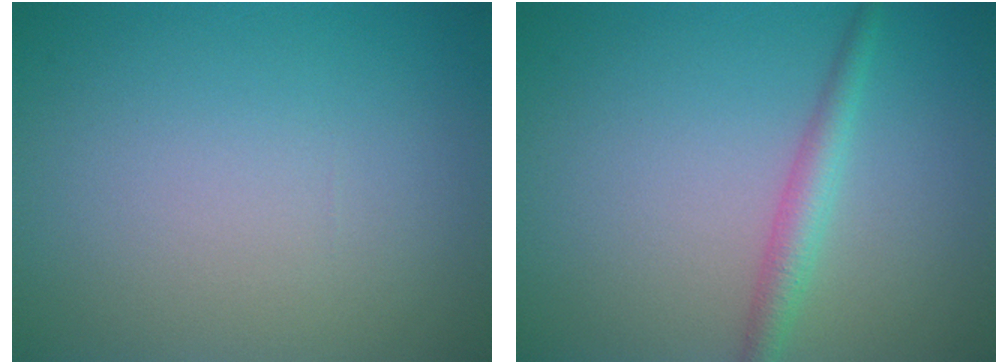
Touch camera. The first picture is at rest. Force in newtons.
{"total": 2.3, "press": 2.3, "slide": 0.0}